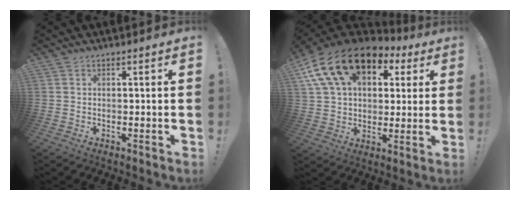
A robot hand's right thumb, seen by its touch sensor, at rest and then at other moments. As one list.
[{"total": 20.7, "force": [9.9, 13.0, 12.7], "torque": [-0.216, -0.038, 0.183]}]